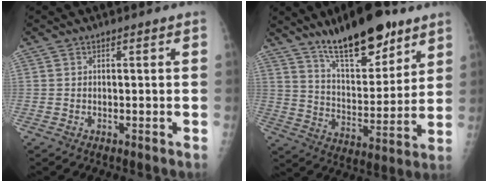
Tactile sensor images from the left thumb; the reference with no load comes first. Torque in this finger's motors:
{"motor_torque": [0.70, 0.72, 0.67, -0.52, 0.09]}